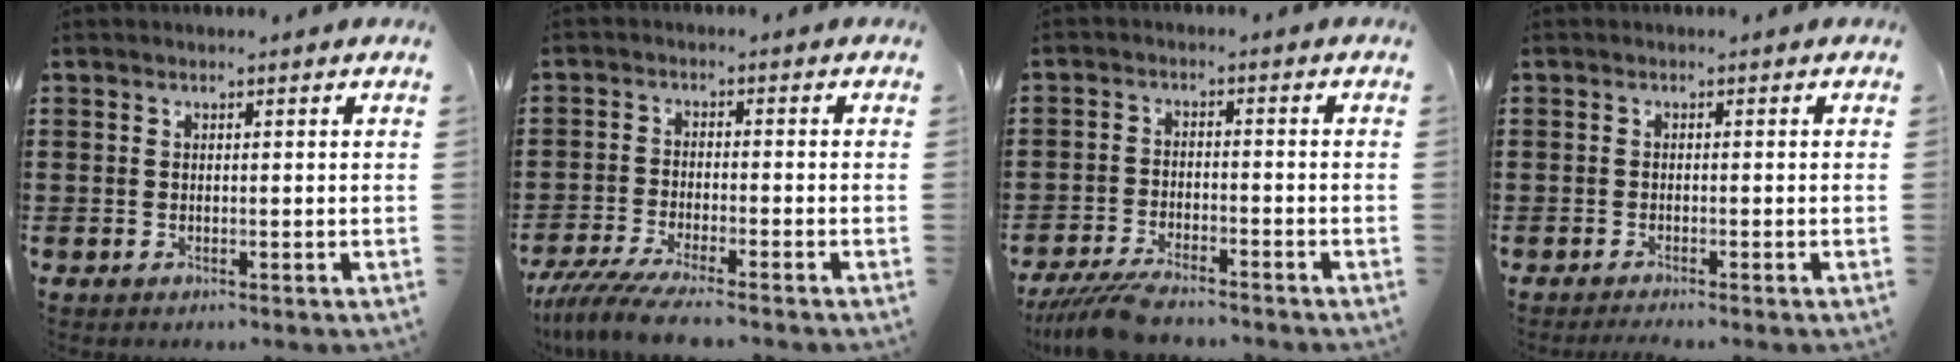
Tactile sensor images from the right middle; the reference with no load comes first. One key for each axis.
{"total": 5.1, "fx": -4.6, "fy": -0.3, "fz": 2.2, "tx": -0.065, "ty": -0.025, "tz": -0.094}
{"total": 5.4, "fx": -5.0, "fy": 0.5, "fz": 2.1, "tx": -0.051, "ty": -0.007, "tz": -0.098}
{"total": 0.7, "fx": -0.6, "fy": -0.2, "fz": 0.2, "tx": -0.006, "ty": -0.004, "tz": -0.012}